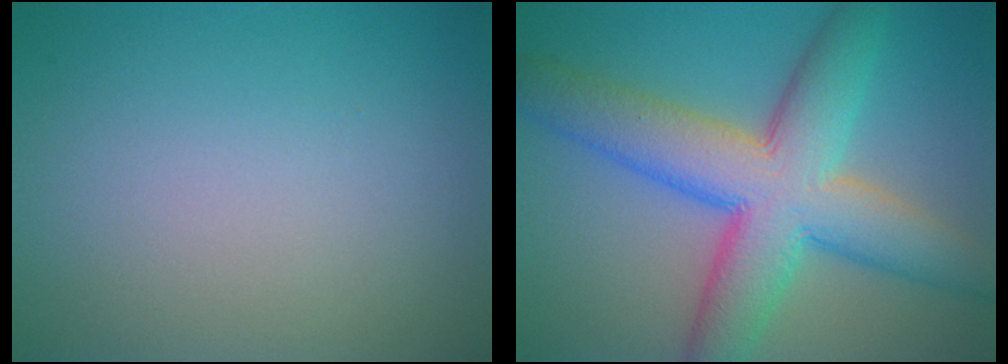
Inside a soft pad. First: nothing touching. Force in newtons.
{"total": 10.0, "press": 10.0, "slide": 0.2}